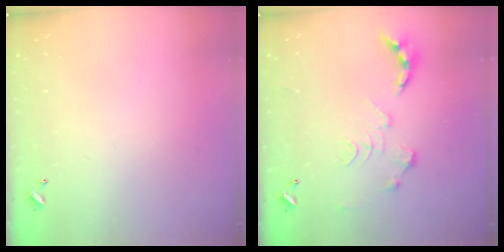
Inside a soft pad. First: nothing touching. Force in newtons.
{"total": 0.0}